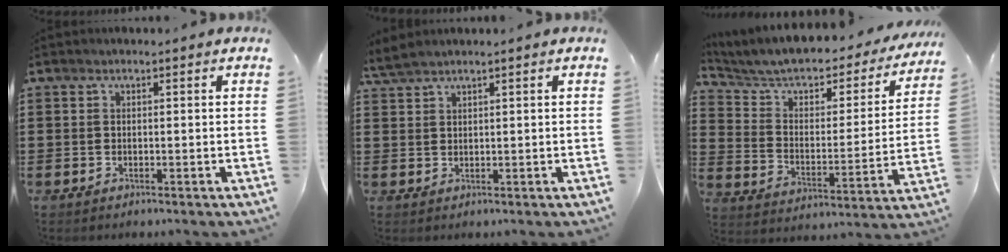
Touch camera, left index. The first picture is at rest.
{"total": 2.1, "force": [1.8, 0.0, 1.1], "torque": [-0.026, 0.001, 0.035]}
{"total": 4.9, "force": [3.8, 2.5, 2.0], "torque": [-0.065, -0.032, 0.059]}